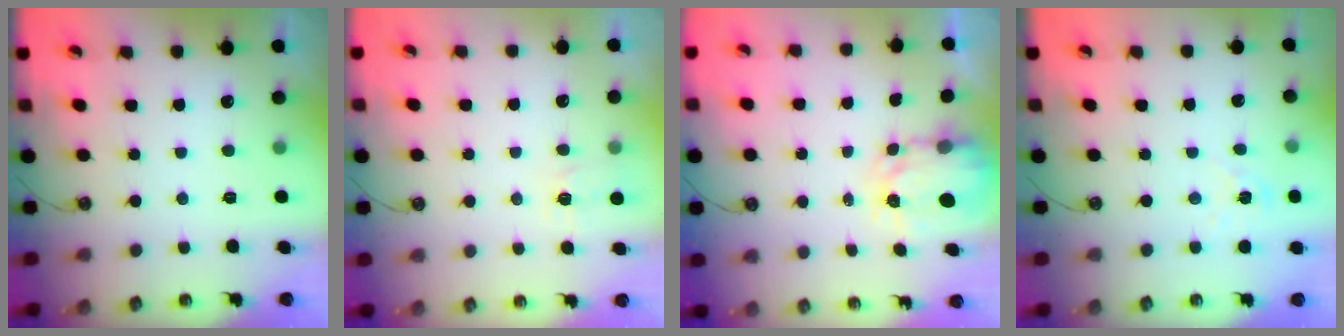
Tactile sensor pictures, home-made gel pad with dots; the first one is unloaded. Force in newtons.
{"total": 5.4, "press": 5.4, "slide": 0.6}
{"total": 3.9, "press": 3.9, "slide": 0.3}
{"total": 4.9, "press": 4.9, "slide": 0.5}